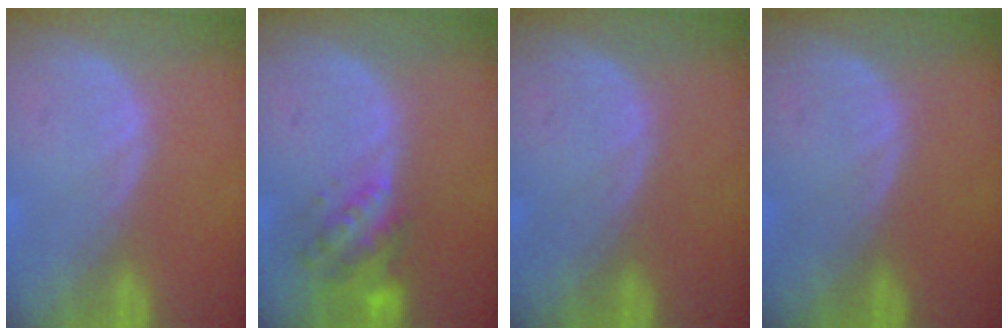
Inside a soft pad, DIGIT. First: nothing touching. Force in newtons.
{"total": 6.2, "press": 5.7, "slide": 2.3}
{"total": 0.0}
{"total": 0.0}